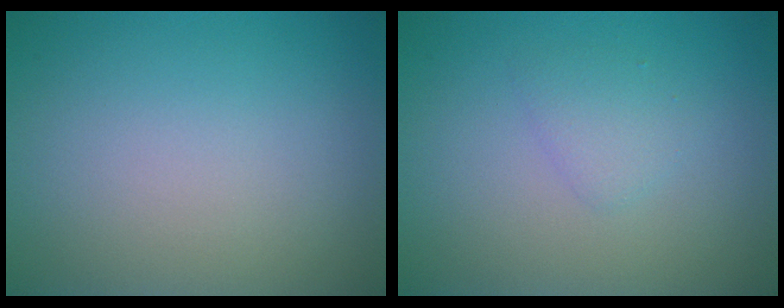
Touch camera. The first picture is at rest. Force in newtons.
{"total": 1.4, "press": 1.4, "slide": 0.0}